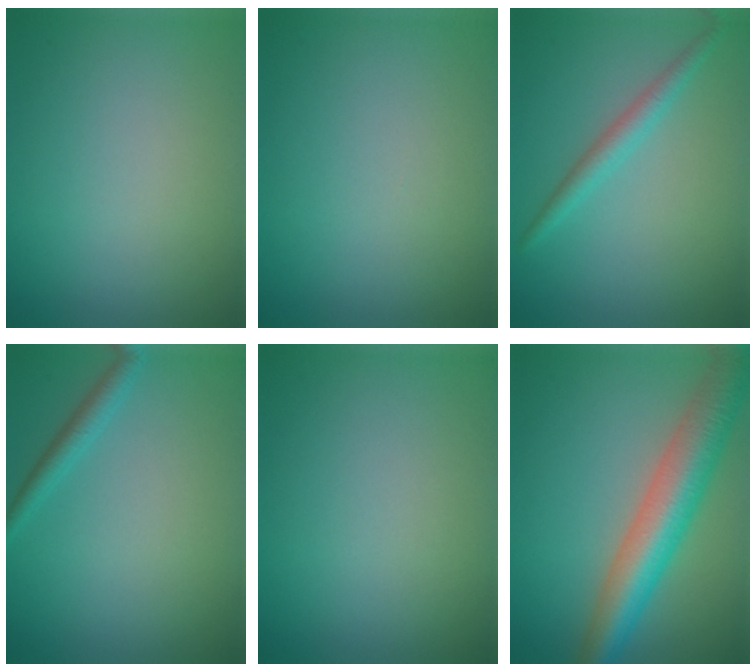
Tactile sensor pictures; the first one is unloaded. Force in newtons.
{"total": 0.0}
{"total": 2.0, "press": 1.9, "slide": 0.1}
{"total": 1.8, "press": 1.8, "slide": 0.1}
{"total": 0.0}
{"total": 8.1, "press": 8.1, "slide": 0.4}